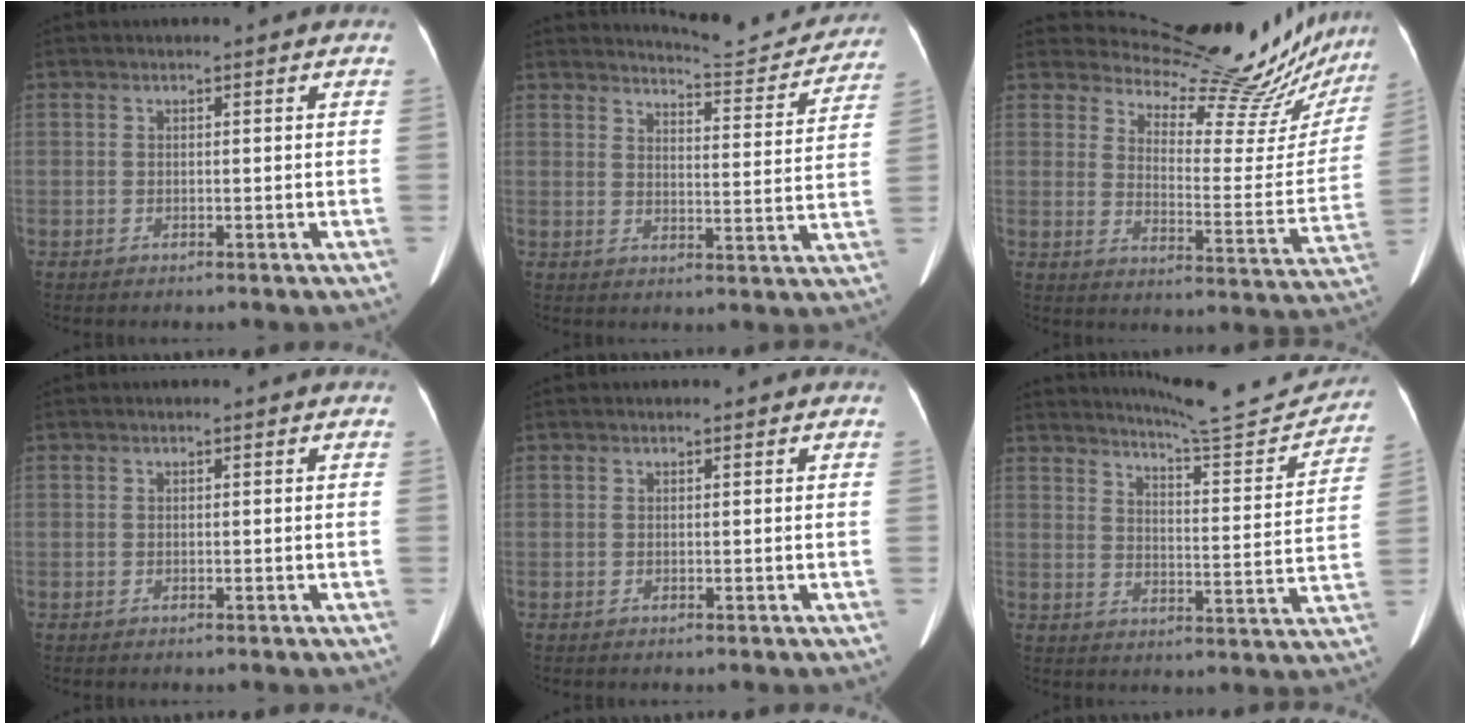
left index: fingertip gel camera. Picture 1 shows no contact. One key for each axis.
{"total": 11.3, "fx": 11.2, "fy": 0.8, "fz": 1.2, "tx": -0.010, "ty": -0.034, "tz": 0.134}
{"total": 21.0, "fx": 20.2, "fy": 3.1, "fz": 4.8, "tx": -0.060, "ty": -0.099, "tz": 0.240}
{"total": 0.0}
{"total": 0.0}
{"total": 14.6, "fx": 14.2, "fy": 0.1, "fz": 3.1, "tx": -0.045, "ty": -0.045, "tz": 0.185}